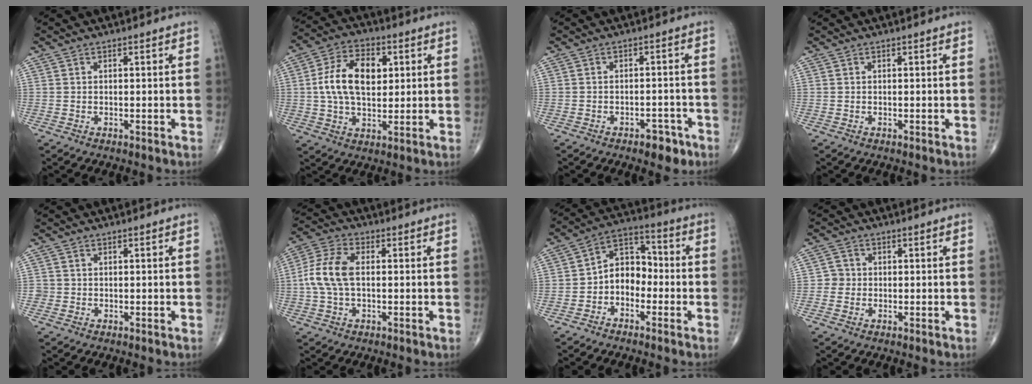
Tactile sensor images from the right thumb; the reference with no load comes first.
{"total": 12.9, "force": [2.1, 7.9, 10.0], "torque": [-0.163, 0.006, 0.032]}
{"total": 4.3, "force": [-2.7, 2.2, 2.5], "torque": [-0.020, 0.017, -0.034]}
{"total": 0.0}
{"total": 0.9, "force": [-0.2, 0.9, 0.0], "torque": [0.003, 0.005, -0.006]}
{"total": 8.7, "force": [0.1, 4.9, 7.2], "torque": [-0.166, 0.020, -0.002]}
{"total": 8.2, "force": [-2.3, 6.1, 5.0], "torque": [-0.052, 0.042, -0.060]}
{"total": 2.3, "force": [-0.3, 2.2, 0.4], "torque": [0.010, 0.008, -0.011]}